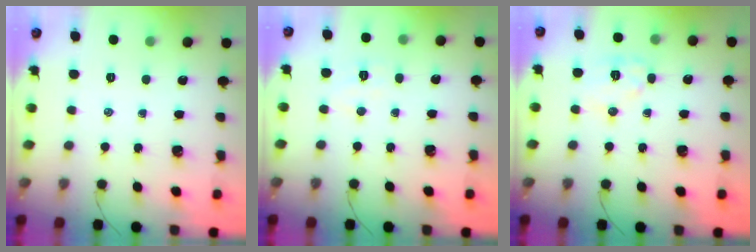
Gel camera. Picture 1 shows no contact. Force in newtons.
{"total": 4.8, "press": 4.6, "slide": 1.0}
{"total": 8.6, "press": 8.6, "slide": 0.3}